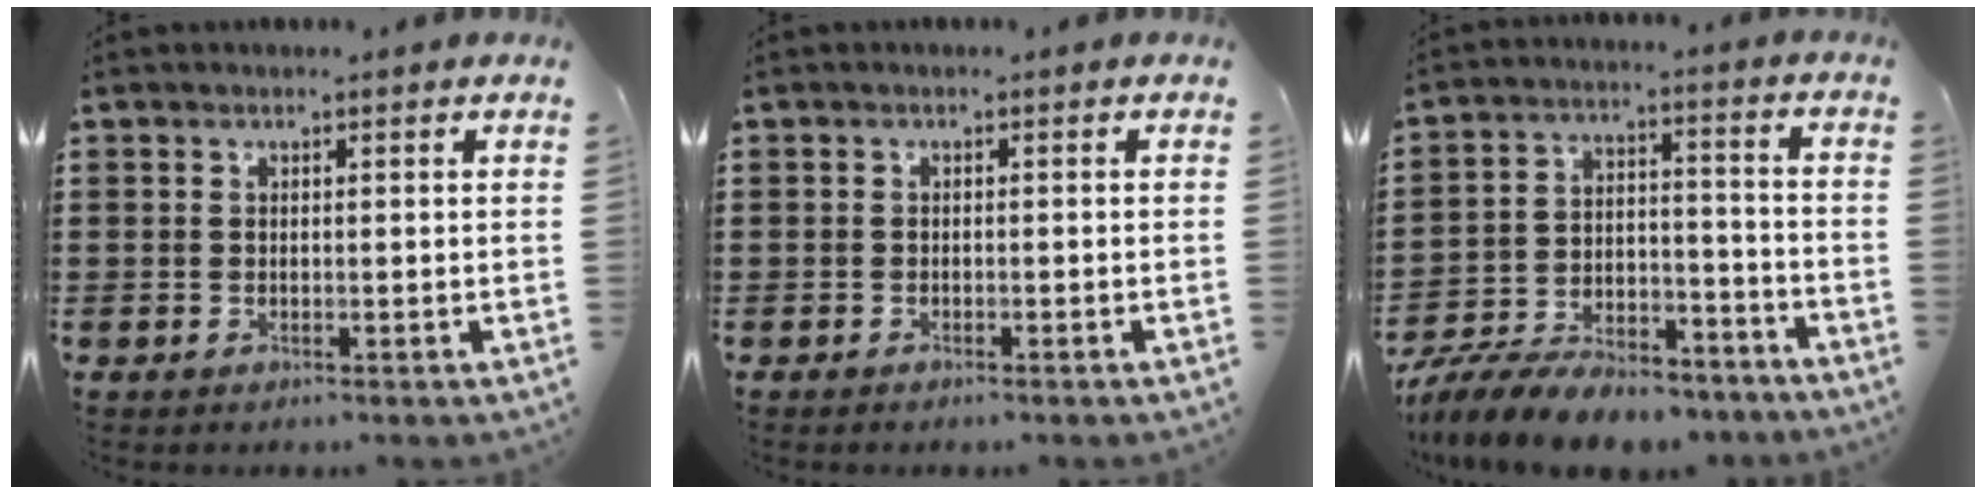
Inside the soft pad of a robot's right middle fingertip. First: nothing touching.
{"total": 0.6, "force": [-0.6, 0.0, 0.1], "torque": [-0.005, -0.003, -0.012]}
{"total": 9.5, "force": [-8.9, 2.0, 2.8], "torque": [-0.051, 0.020, -0.172]}